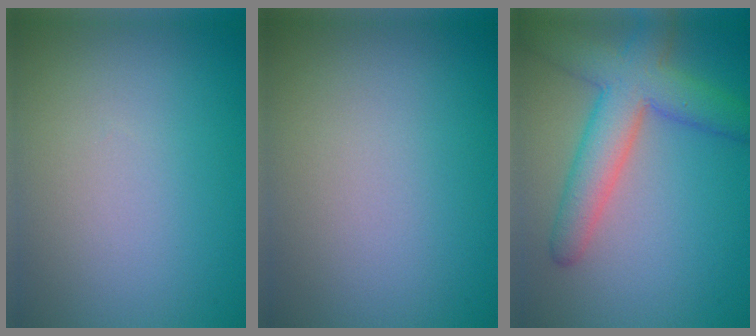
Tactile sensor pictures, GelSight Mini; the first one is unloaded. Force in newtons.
{"total": 0.0}
{"total": 6.6, "press": 6.6, "slide": 0.3}